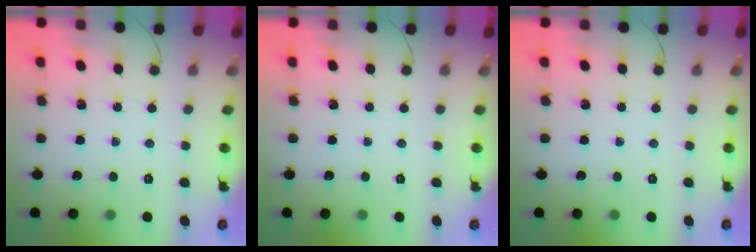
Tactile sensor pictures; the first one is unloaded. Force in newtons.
{"total": 0.0}
{"total": 0.0}